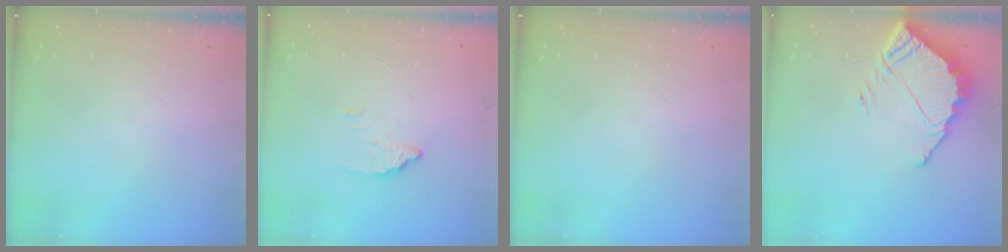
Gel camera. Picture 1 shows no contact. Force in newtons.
{"total": 1.8, "press": 1.7, "slide": 0.1}
{"total": 0.0}
{"total": 6.8, "press": 6.8, "slide": 0.4}